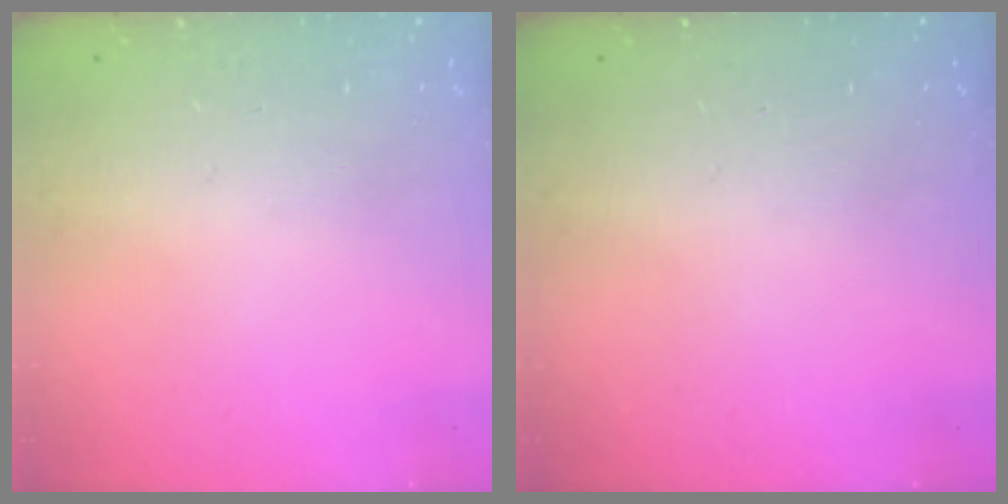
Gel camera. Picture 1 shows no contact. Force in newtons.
{"total": 0.0}